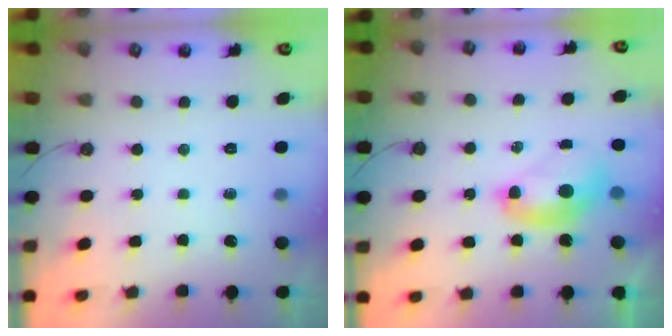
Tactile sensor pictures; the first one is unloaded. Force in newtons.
{"total": 2.7, "press": 2.7, "slide": 0.1}